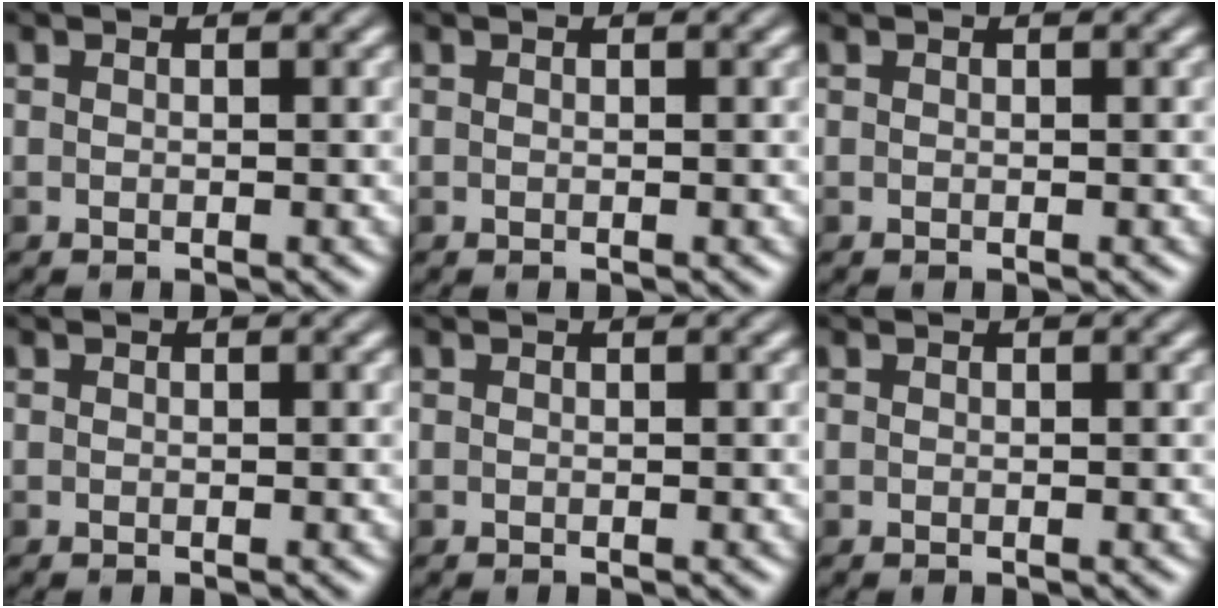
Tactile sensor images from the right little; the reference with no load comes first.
{"total": 0.0}
{"total": 0.0}
{"total": 0.0}
{"total": 0.0}
{"total": 0.0}